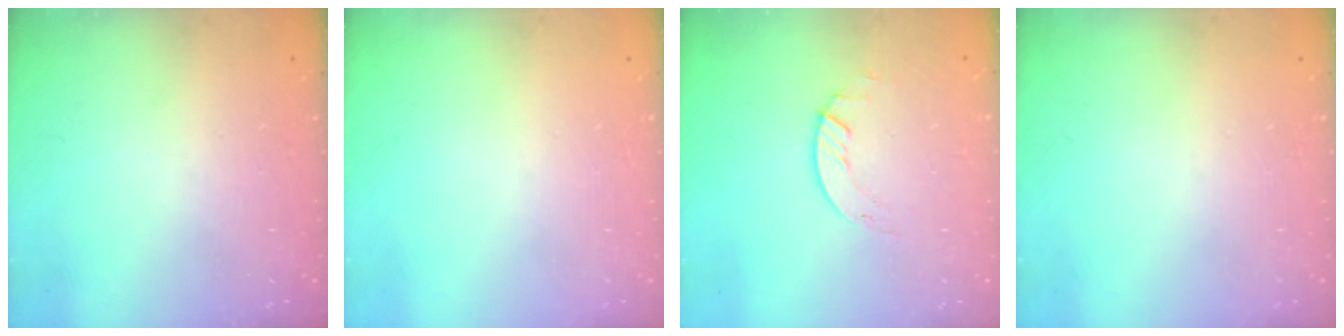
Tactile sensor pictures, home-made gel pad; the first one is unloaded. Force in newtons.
{"total": 0.0}
{"total": 1.3, "press": 1.2, "slide": 0.1}
{"total": 0.0}